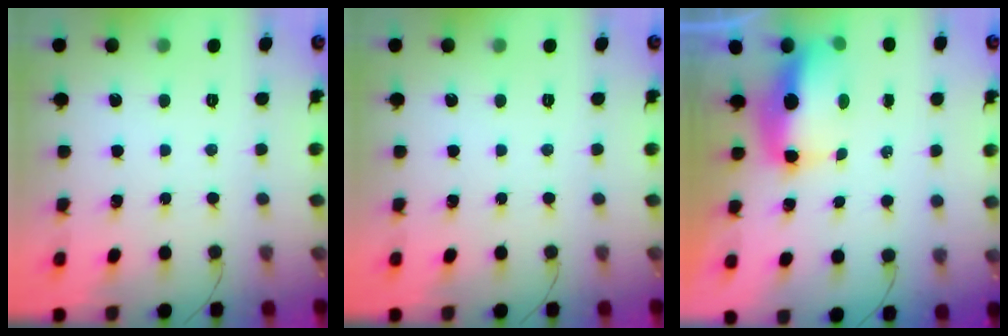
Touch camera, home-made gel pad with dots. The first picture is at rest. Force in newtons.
{"total": 0.0}
{"total": 8.6, "press": 8.4, "slide": 1.8}